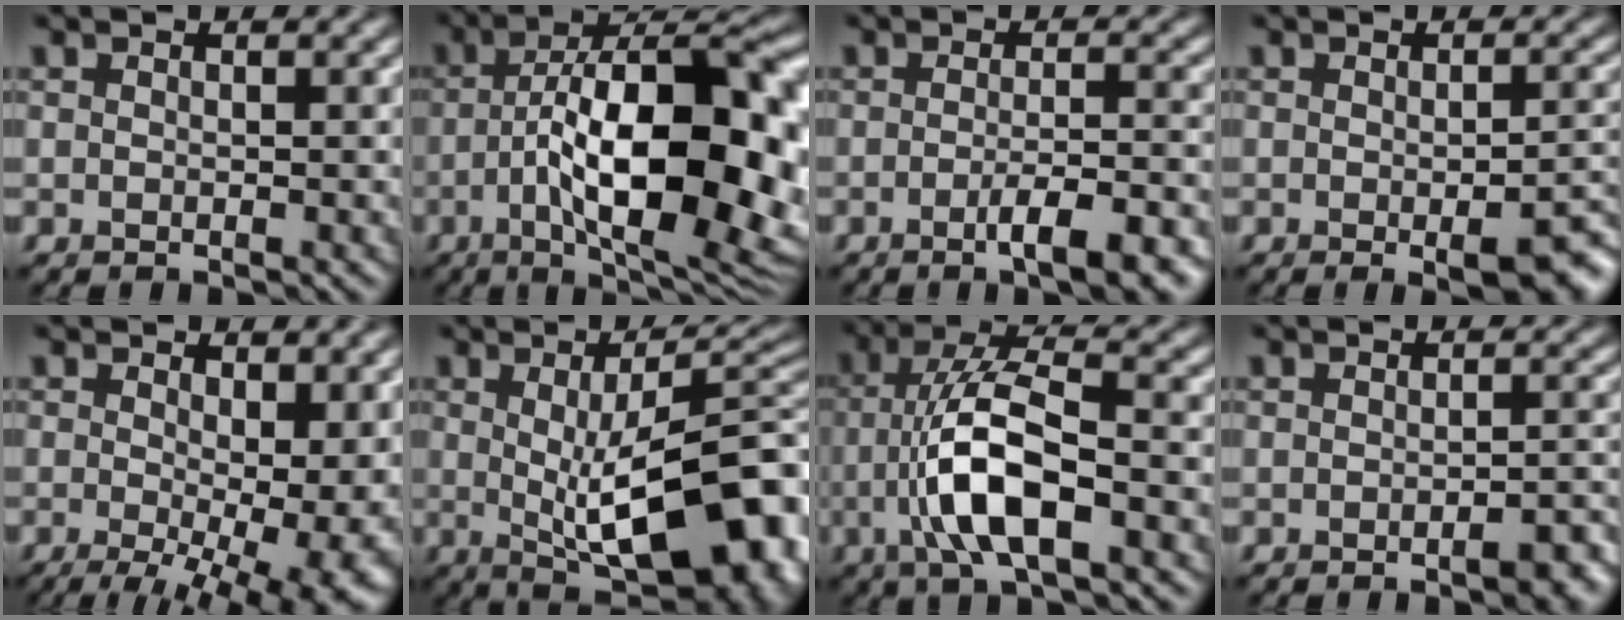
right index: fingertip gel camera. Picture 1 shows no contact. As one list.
[{"total": 16.2, "force": [-2.7, 6.2, 14.8], "torque": [-0.198, 0.014, -0.043]}, {"total": 5.4, "force": [-2.4, 1.3, 4.6], "torque": [-0.067, 0.001, -0.036]}, {"total": 5.4, "force": [-1.9, 1.4, 4.9], "torque": [-0.065, -0.008, -0.022]}, {"total": 13.0, "force": [-1.3, 5.9, 11.5], "torque": [-0.146, -0.024, 0.006]}, {"total": 13.6, "force": [-0.8, 5.4, 12.4], "torque": [-0.143, -0.007, 0.000]}, {"total": 7.8, "force": [-1.7, 2.6, 7.2], "torque": [-0.141, 0.009, -0.037]}, {"total": 2.5, "force": [-1.5, 0.7, 1.9], "torque": [-0.023, 0.004, -0.022]}]